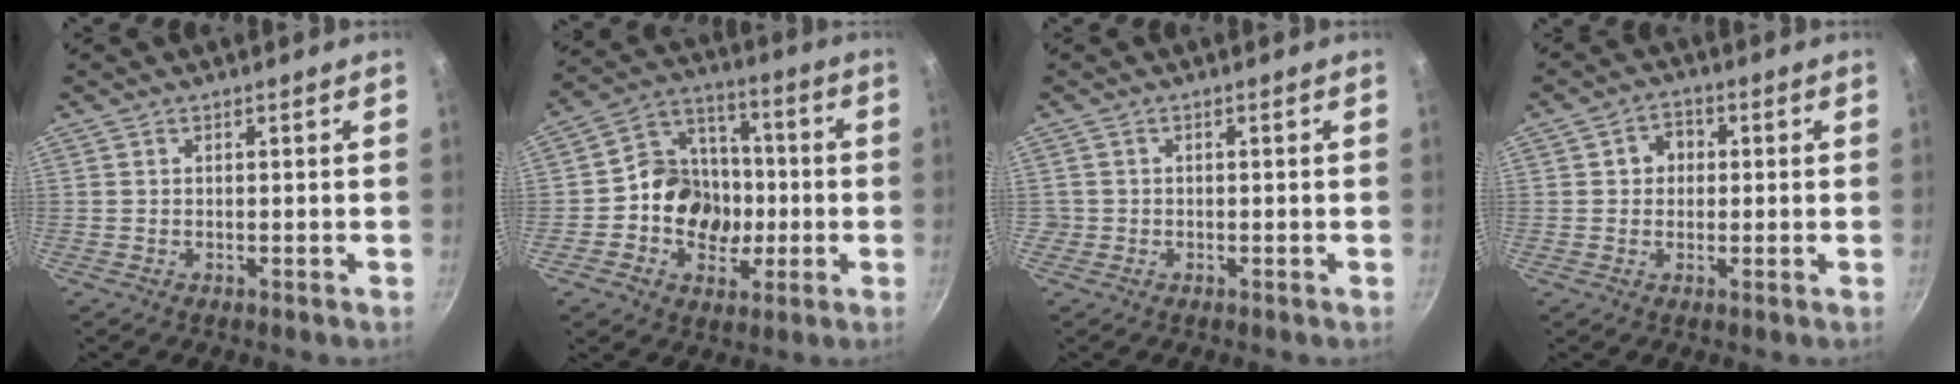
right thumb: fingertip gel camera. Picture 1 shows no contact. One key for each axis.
{"total": 14.2, "fx": -1.9, "fy": 12.1, "fz": 7.2, "tx": -0.076, "ty": 0.029, "tz": -0.048}
{"total": 0.9, "fx": -0.2, "fy": 0.9, "fz": -0.1, "tx": 0.004, "ty": 0.003, "tz": -0.003}
{"total": 4.2, "fx": 0.6, "fy": 3.7, "fz": 1.9, "tx": -0.001, "ty": 0.005, "tz": 0.005}